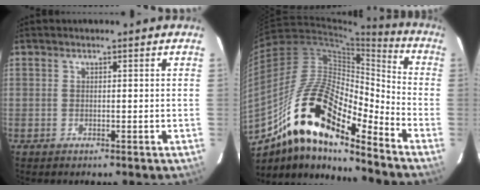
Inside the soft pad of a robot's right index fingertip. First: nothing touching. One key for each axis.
{"total": 18.5, "fx": -11.3, "fy": 5.4, "fz": 13.6, "tx": -0.251, "ty": 0.034, "tz": -0.192}